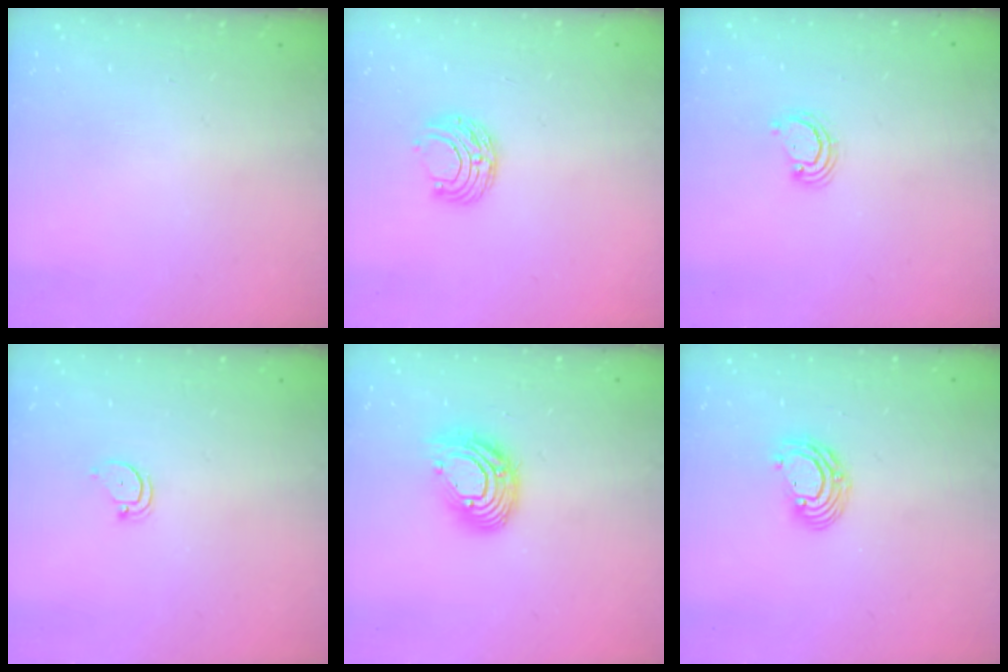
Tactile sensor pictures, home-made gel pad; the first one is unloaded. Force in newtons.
{"total": 7.6, "press": 7.5, "slide": 0.6}
{"total": 2.5, "press": 2.5, "slide": 0.3}
{"total": 2.6, "press": 2.6, "slide": 0.0}
{"total": 13.9, "press": 13.9, "slide": 1.2}
{"total": 6.9, "press": 6.9, "slide": 0.8}